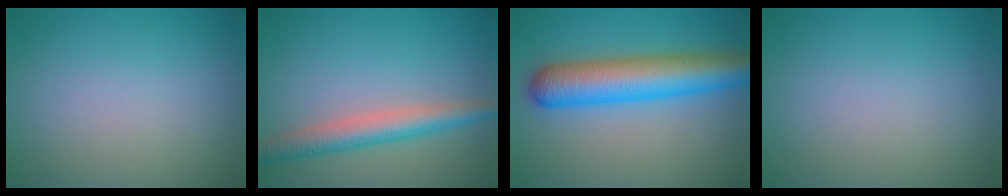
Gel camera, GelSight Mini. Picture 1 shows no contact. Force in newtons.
{"total": 4.0, "press": 4.0, "slide": 0.2}
{"total": 8.2, "press": 8.2, "slide": 0.3}
{"total": 0.0}